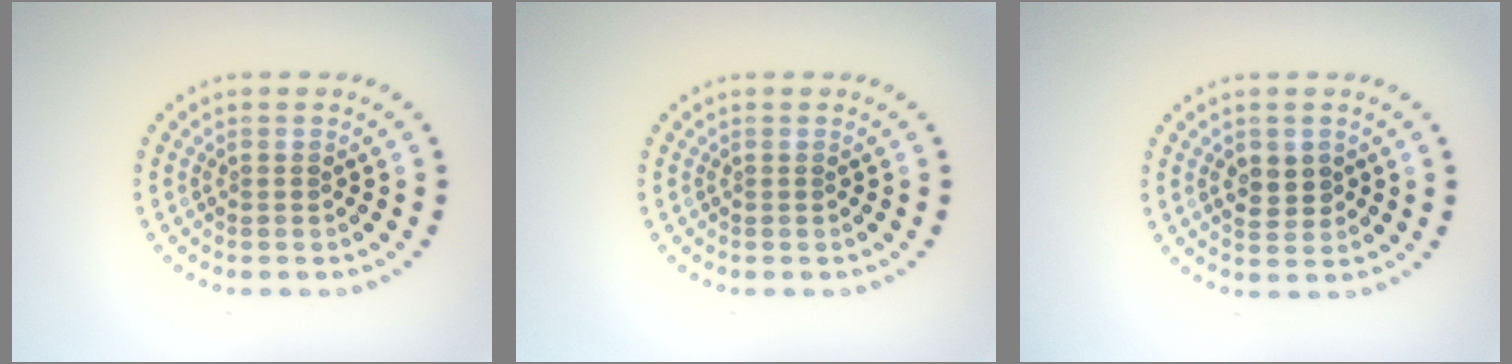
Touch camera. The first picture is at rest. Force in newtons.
{"total": 0.0}
{"total": 2.4, "press": 2.3, "slide": 0.4}